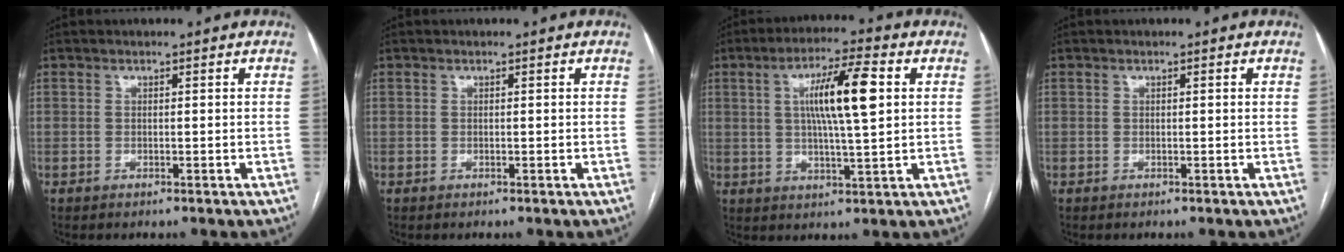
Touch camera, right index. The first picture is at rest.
{"total": 0.0}
{"total": 10.7, "force": [2.3, 0.9, 10.4], "torque": [-0.184, 0.007, 0.037]}
{"total": 0.0}